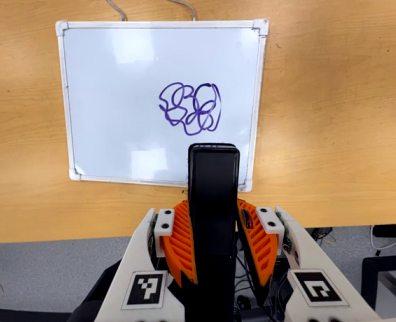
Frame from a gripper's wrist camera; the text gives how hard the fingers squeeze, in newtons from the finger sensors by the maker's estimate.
{"total": 4.7, "left": 3.1, "right": 6.3}